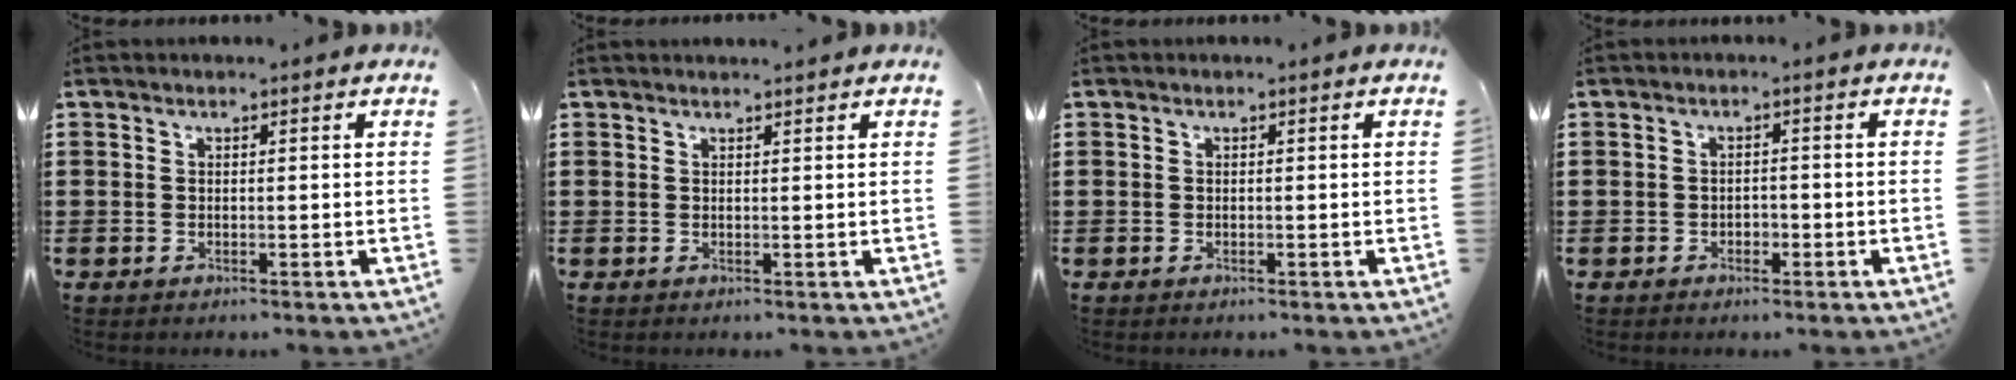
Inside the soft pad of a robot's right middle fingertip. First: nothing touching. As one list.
[{"total": 0.9, "force": [0.9, -0.1, 0.0], "torque": [-0.001, -0.004, 0.017]}, {"total": 0.0}, {"total": 1.2, "force": [-0.8, 0.9, 0.3], "torque": [-0.007, -0.001, -0.019]}]